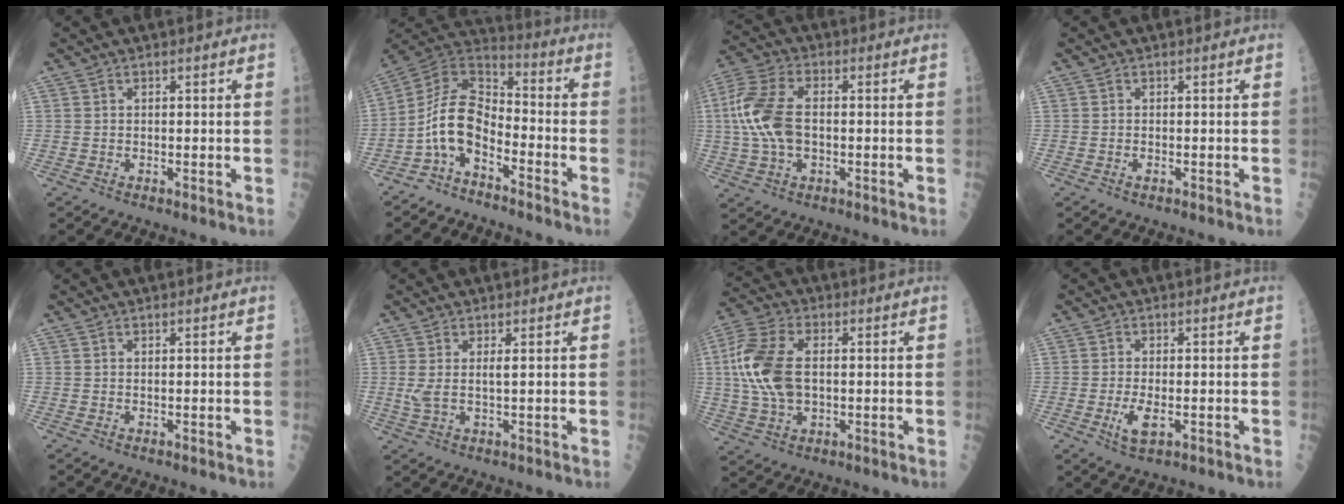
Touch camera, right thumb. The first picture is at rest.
{"total": 11.3, "force": [-5.2, 5.9, 8.1], "torque": [-0.140, 0.078, -0.108]}
{"total": 12.5, "force": [0.1, 7.1, 10.3], "torque": [-0.226, 0.016, -0.004]}
{"total": 0.5, "force": [-0.3, 0.2, 0.4], "torque": [-0.005, 0.001, -0.005]}
{"total": 0.0}
{"total": 3.2, "force": [0.5, 0.8, 3.1], "torque": [-0.078, -0.001, 0.016]}
{"total": 14.6, "force": [1.0, 8.1, 12.1], "torque": [-0.267, 0.010, 0.015]}
{"total": 4.2, "force": [-1.1, 1.7, 3.7], "torque": [-0.069, -0.005, -0.018]}